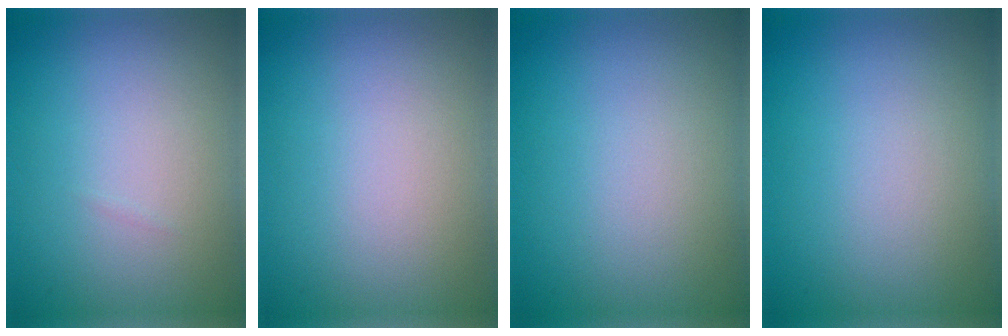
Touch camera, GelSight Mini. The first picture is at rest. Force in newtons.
{"total": 0.0}
{"total": 0.0}
{"total": 0.0}